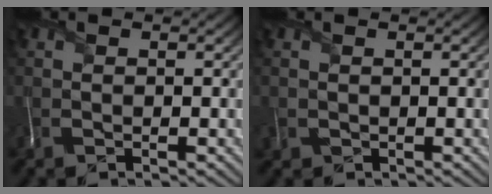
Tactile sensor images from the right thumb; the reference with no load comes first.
{"total": 0.6, "force": [0.1, 0.5, -0.3], "torque": [0.002, -0.005, -0.003]}